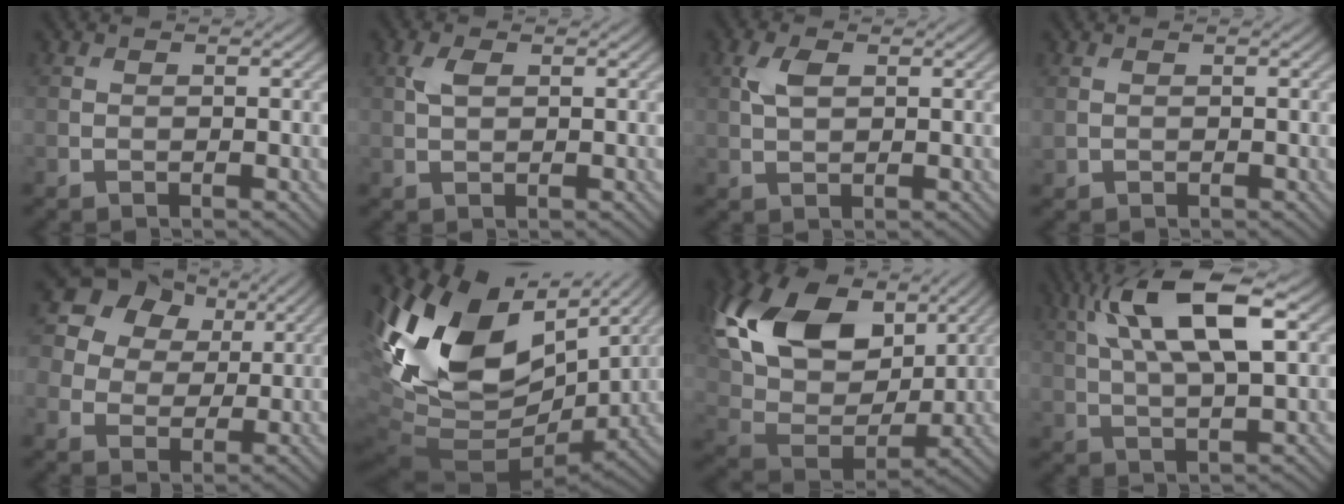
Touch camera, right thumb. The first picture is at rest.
{"total": 2.2, "force": [0.7, 1.1, 1.7], "torque": [-0.044, 0.003, 0.014]}
{"total": 3.1, "force": [1.0, 1.6, 2.4], "torque": [-0.060, 0.004, 0.021]}
{"total": 0.5, "force": [0.3, 0.3, 0.2], "torque": [-0.008, -0.001, 0.011]}
{"total": 16.0, "force": [7.9, 12.3, 6.5], "torque": [-0.209, 0.047, 0.154]}
{"total": 17.3, "force": [5.5, 11.1, 12.0], "torque": [-0.286, 0.001, 0.116]}
{"total": 17.9, "force": [8.3, 11.0, 11.4], "torque": [-0.269, 0.026, 0.161]}
{"total": 13.6, "force": [5.2, 4.9, 11.6], "torque": [-0.222, 0.015, 0.089]}